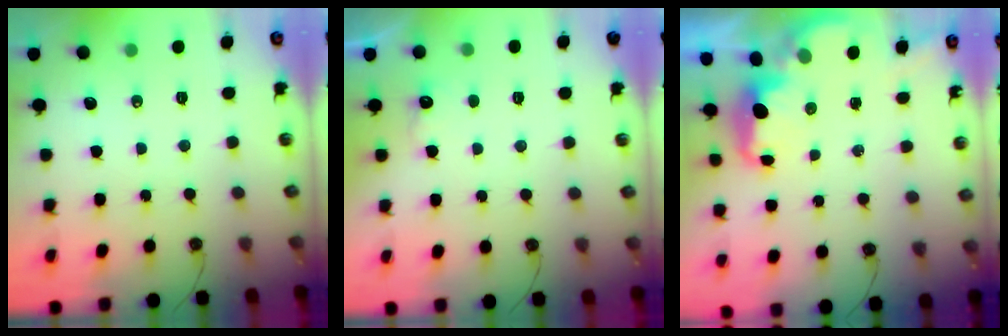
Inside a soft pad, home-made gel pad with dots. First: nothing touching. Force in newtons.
{"total": 7.3, "press": 7.2, "slide": 1.3}
{"total": 2.6, "press": 2.6, "slide": 0.4}